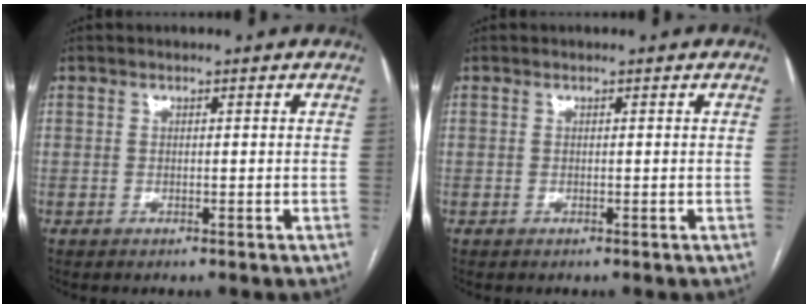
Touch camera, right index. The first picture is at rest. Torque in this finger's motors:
{"motor_torque": [0.00, 0.00, 0.00, 0.00]}